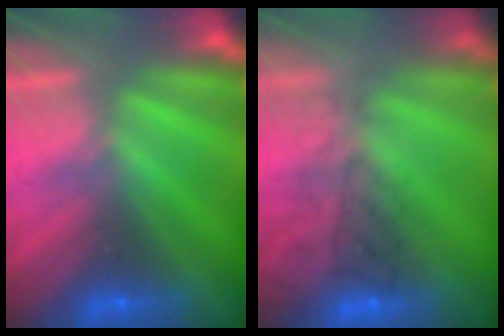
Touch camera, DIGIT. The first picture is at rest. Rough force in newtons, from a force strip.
{"total": 4.2}